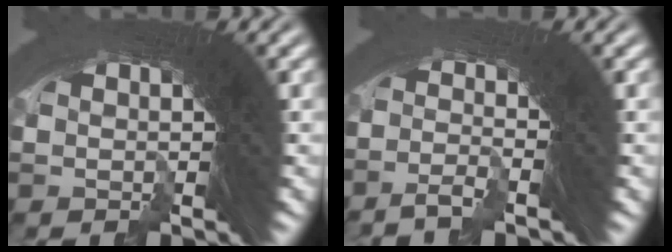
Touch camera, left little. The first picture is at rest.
{"total": 2.9, "force": [-1.8, -1.7, -1.5], "torque": [0.033, -0.002, -0.037]}